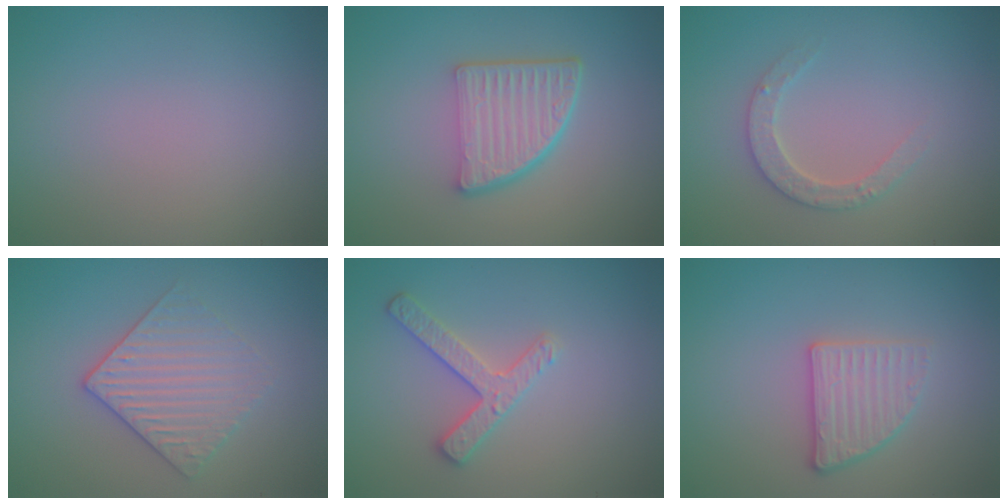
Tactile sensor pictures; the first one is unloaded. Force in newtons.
{"total": 5.3, "press": 3.6, "slide": 3.9}
{"total": 2.4, "press": 2.3, "slide": 0.5}
{"total": 3.1, "press": 2.8, "slide": 1.3}
{"total": 2.5, "press": 2.4, "slide": 0.8}
{"total": 2.6, "press": 2.3, "slide": 1.2}